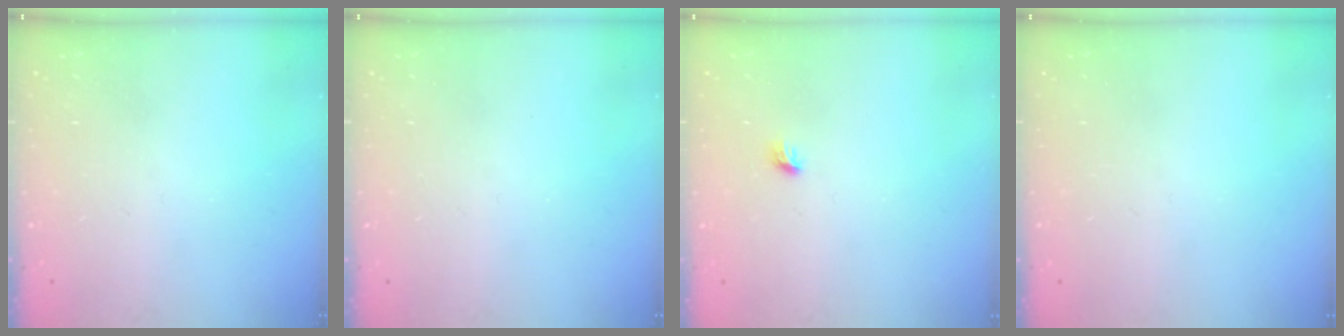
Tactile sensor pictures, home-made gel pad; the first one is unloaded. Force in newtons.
{"total": 0.0}
{"total": 3.7, "press": 3.6, "slide": 1.0}
{"total": 0.0}